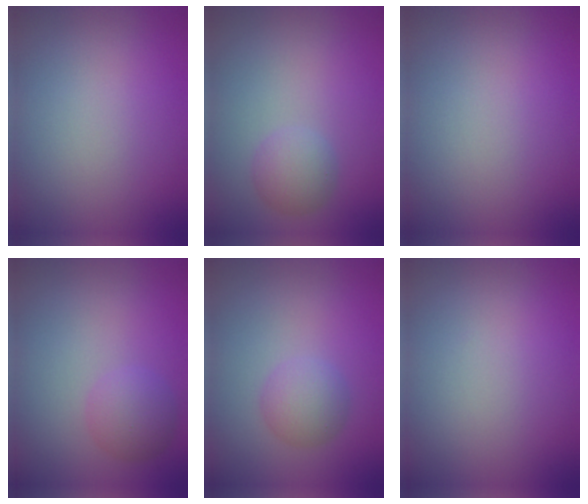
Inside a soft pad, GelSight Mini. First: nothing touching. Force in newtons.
{"total": 2.2, "press": 2.2, "slide": 0.2}
{"total": 0.0}
{"total": 2.8, "press": 2.8, "slide": 0.1}
{"total": 2.6, "press": 2.6, "slide": 0.1}
{"total": 0.0}